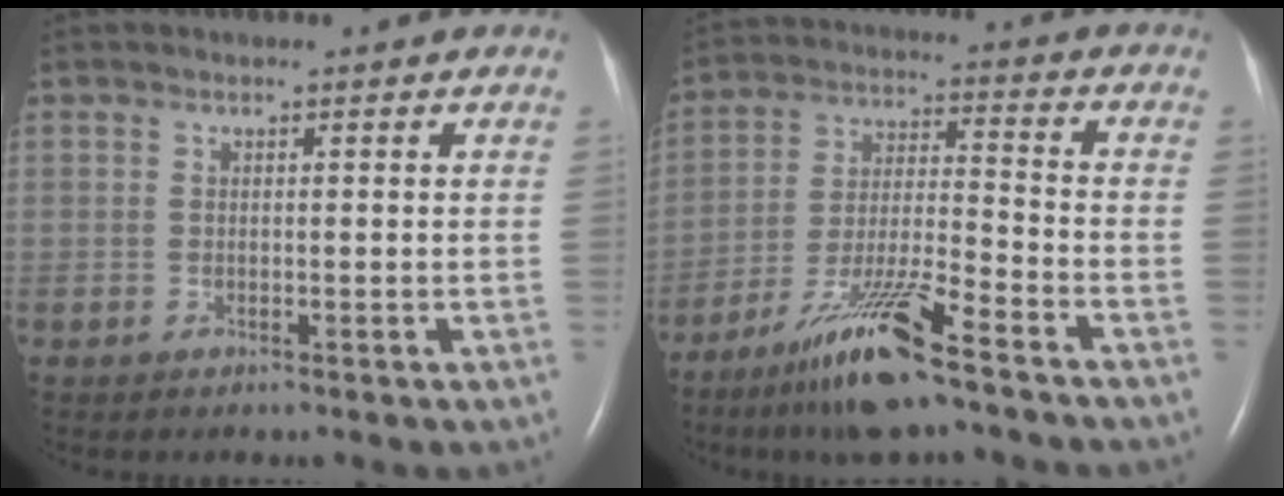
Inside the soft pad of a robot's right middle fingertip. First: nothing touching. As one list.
[{"total": 12.8, "force": [-9.0, 0.6, 9.1], "torque": [-0.178, -0.025, -0.163]}]